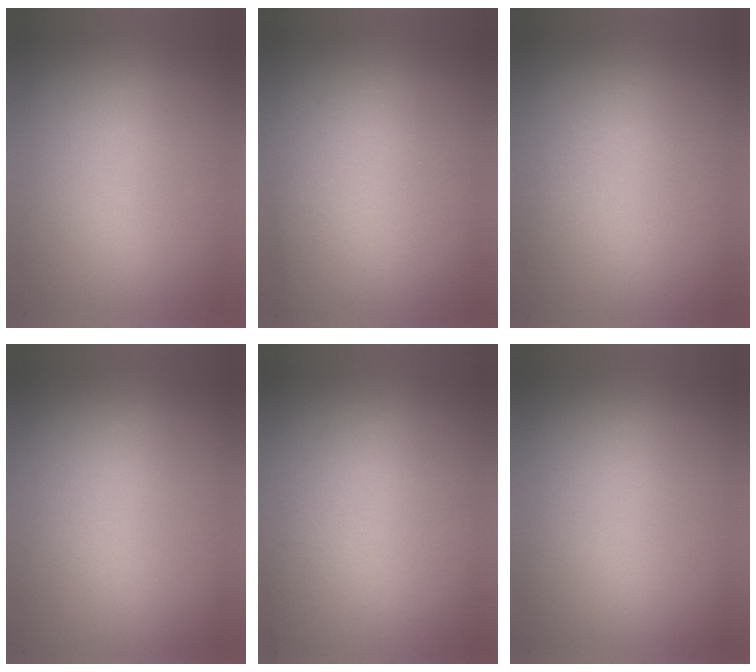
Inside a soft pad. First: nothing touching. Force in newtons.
{"total": 2.6}
{"total": 2.7}
{"total": 2.0}
{"total": 3.0}
{"total": 0.0}